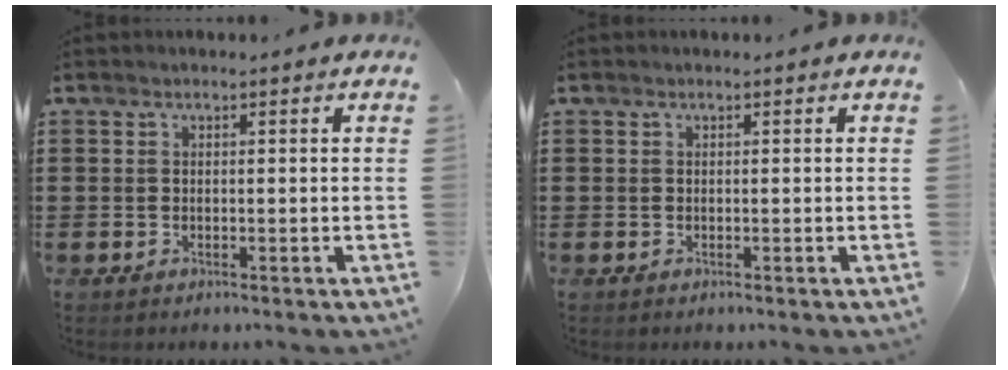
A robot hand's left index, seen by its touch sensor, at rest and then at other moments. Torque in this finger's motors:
{"motor_torque": [-0.02, -0.01, 0.00, 0.00]}